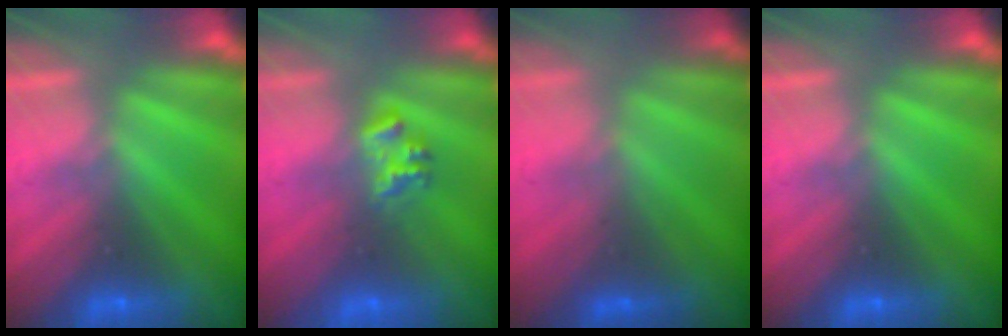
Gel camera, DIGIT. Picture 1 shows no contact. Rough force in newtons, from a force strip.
{"total": 2.2}
{"total": 1.8}
{"total": 0.0}